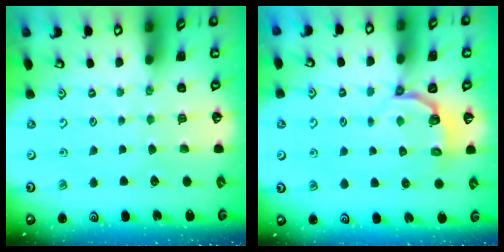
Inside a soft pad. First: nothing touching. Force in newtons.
{"total": 3.3, "press": 1.9, "slide": 2.7}